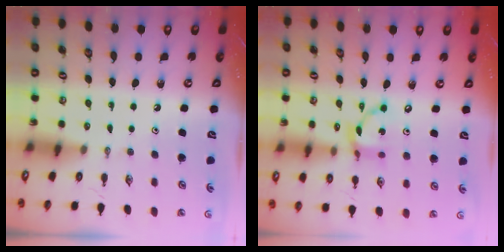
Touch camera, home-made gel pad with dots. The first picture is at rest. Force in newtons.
{"total": 10.9, "press": 10.9, "slide": 0.7}